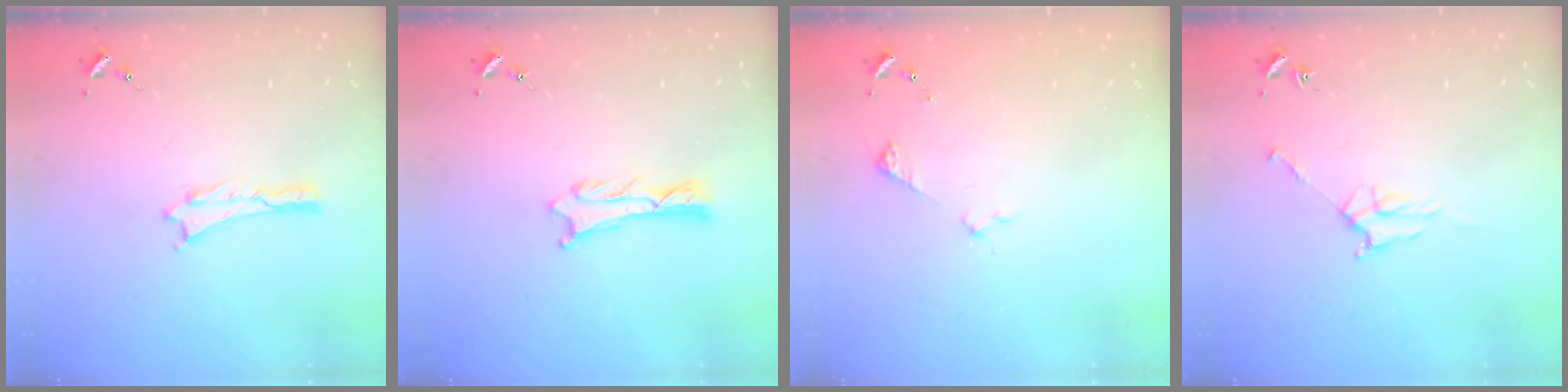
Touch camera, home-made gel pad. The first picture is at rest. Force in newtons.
{"total": 1.2, "press": 1.2, "slide": 0.0}
{"total": 2.9, "press": 2.9, "slide": 0.3}
{"total": 3.7, "press": 3.6, "slide": 0.5}